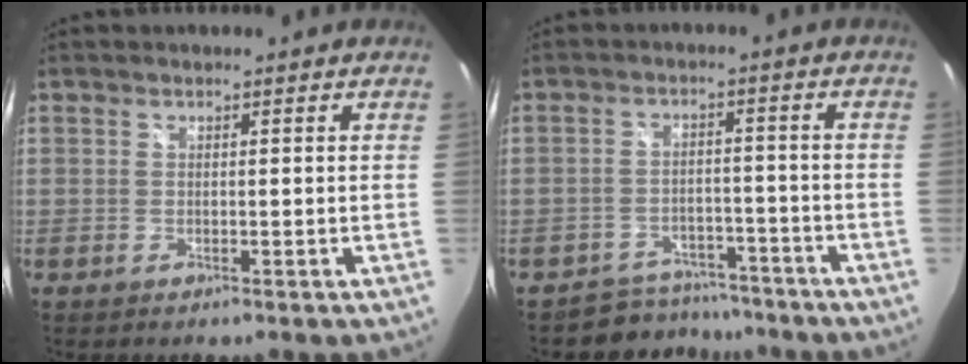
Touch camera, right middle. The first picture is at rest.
{"total": 7.5, "force": [-6.6, 3.5, 0.4], "torque": [-0.018, 0.014, -0.091]}